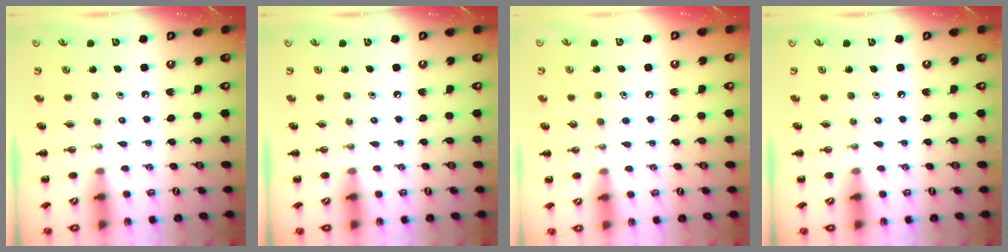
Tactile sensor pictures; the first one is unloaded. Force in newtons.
{"total": 0.0}
{"total": 4.6, "press": 4.4, "slide": 1.4}
{"total": 0.0}